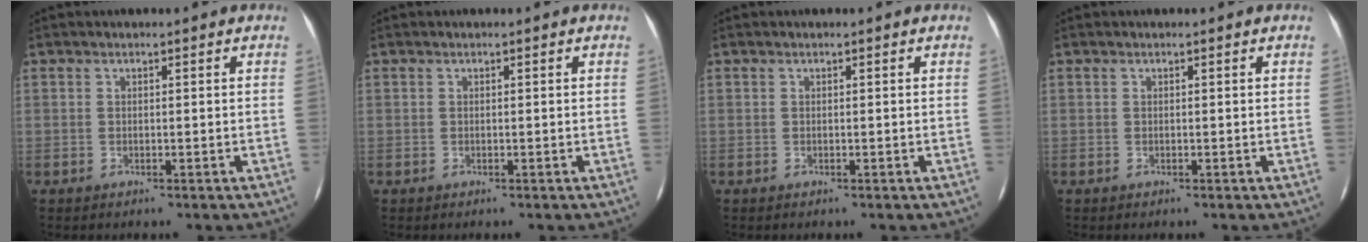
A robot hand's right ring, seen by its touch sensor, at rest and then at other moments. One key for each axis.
{"total": 0.0}
{"total": 0.0}
{"total": 0.0}